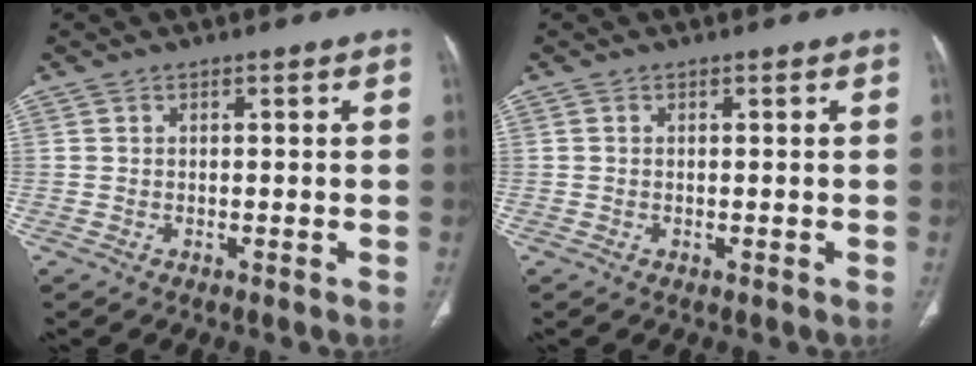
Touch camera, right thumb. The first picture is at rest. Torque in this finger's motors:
{"motor_torque": [2.03, 1.30, -0.42, -0.27, -0.09]}